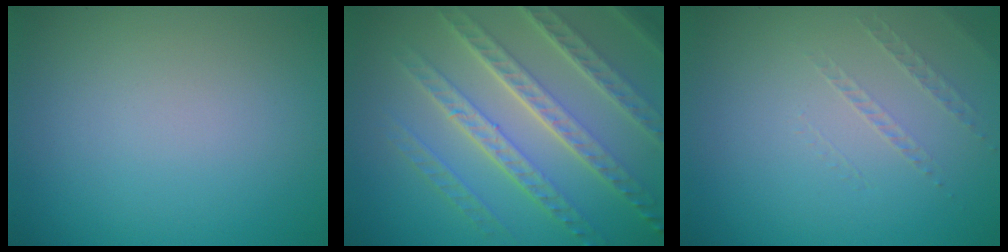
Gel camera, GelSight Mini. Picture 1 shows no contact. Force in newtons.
{"total": 8.0, "press": 5.6, "slide": 5.8}
{"total": 1.0, "press": 0.4, "slide": 0.9}